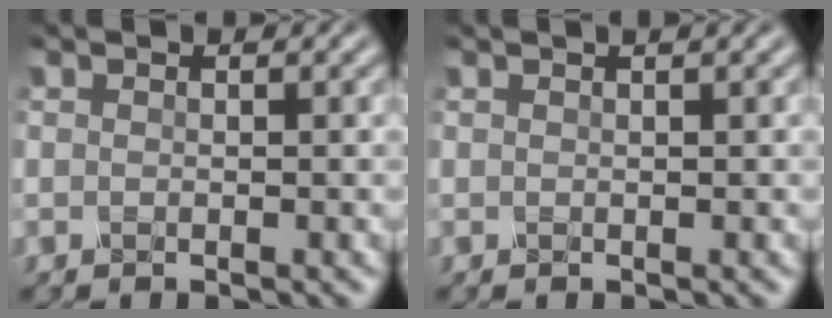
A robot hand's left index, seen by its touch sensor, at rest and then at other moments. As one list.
[{"total": 0.9, "force": [0.5, 0.2, 0.6], "torque": [-0.012, 0.000, 0.003]}]